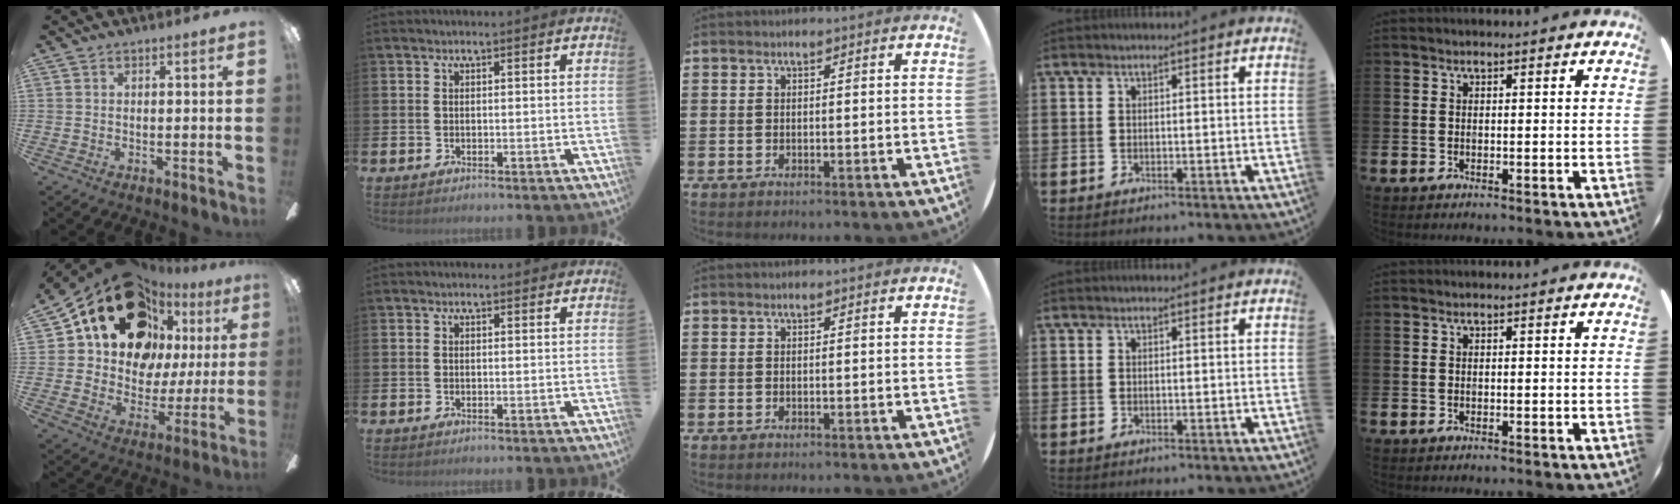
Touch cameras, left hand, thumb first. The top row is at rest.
{"thumb": {"total": 22.2, "force": [12.0, 14.7, 11.5], "torque": [-0.196, -0.065, 0.228]}, "index": {"total": 0.6, "force": [0.5, 0.2, 0.2], "torque": [0.006, -0.001, 0.008]}}